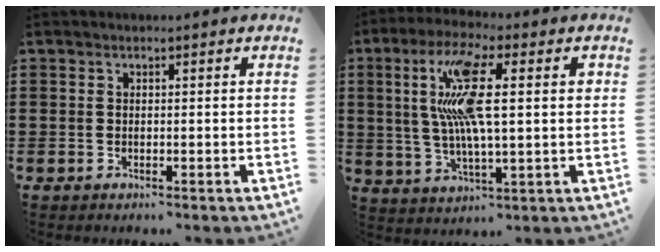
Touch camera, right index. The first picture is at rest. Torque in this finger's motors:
{"motor_torque": [1.73, 0.41, 0.95, 0.21]}